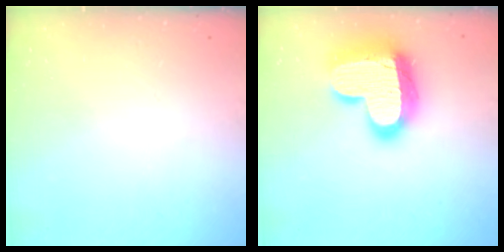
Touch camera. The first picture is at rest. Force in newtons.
{"total": 21.1, "press": 21.0, "slide": 1.5}